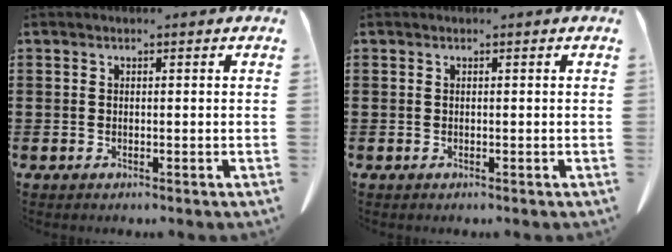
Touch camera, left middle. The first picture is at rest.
{"total": 0.0}